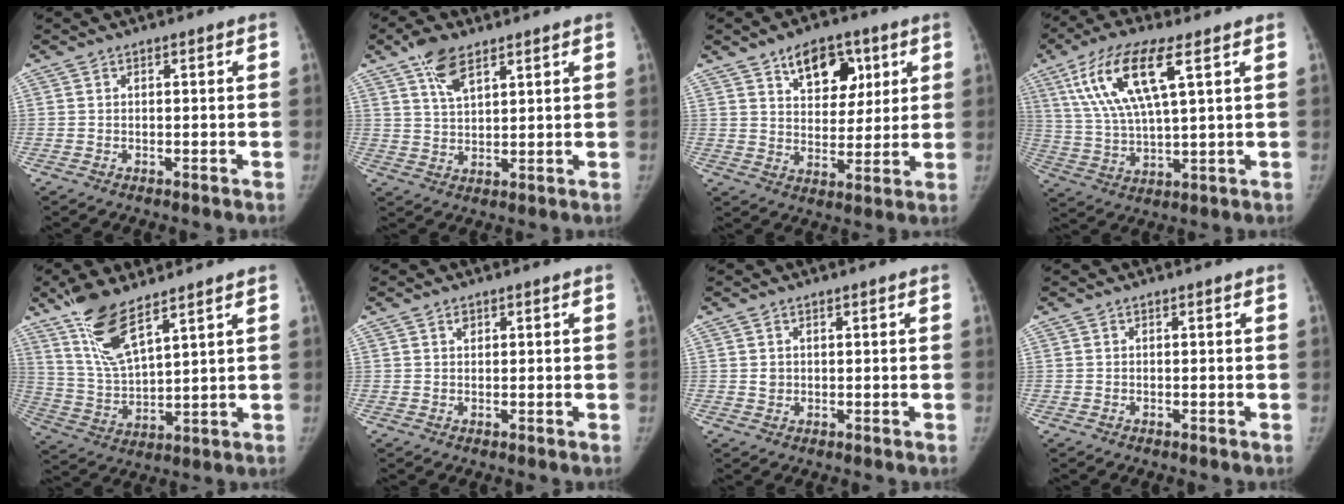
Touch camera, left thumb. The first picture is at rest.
{"total": 7.0, "force": [4.4, 3.1, 4.5], "torque": [-0.074, -0.016, 0.082]}
{"total": 11.0, "force": [5.7, 6.9, 6.4], "torque": [-0.049, -0.031, 0.088]}
{"total": 14.5, "force": [6.1, 4.1, 12.5], "torque": [-0.256, -0.014, 0.119]}
{"total": 12.3, "force": [8.3, 3.3, 8.4], "torque": [-0.158, -0.041, 0.178]}
{"total": 0.8, "force": [0.5, 0.7, 0.3], "torque": [0.009, -0.008, 0.007]}
{"total": 1.1, "force": [0.3, 1.0, 0.2], "torque": [0.009, -0.007, 0.006]}
{"total": 0.0}